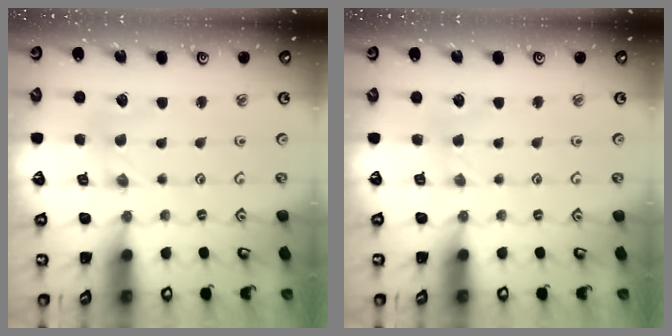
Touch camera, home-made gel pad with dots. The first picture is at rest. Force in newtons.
{"total": 1.4, "press": 1.4, "slide": 0.3}